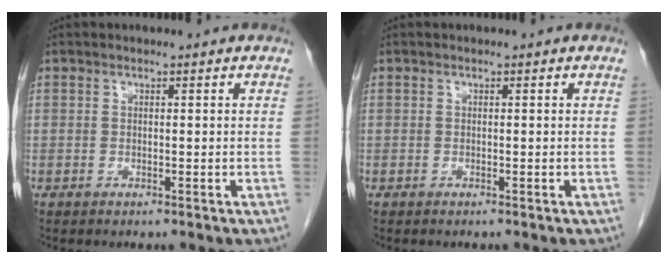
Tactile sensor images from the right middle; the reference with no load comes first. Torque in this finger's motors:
{"motor_torque": [-0.45, 0.07, 0.00, -0.01]}